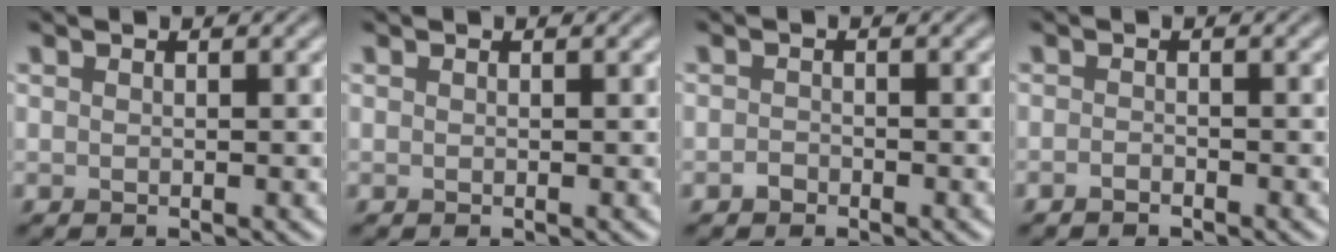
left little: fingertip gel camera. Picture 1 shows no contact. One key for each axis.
{"total": 0.0}
{"total": 0.8, "fx": -0.6, "fy": 0.5, "fz": 0.2, "tx": -0.001, "ty": 0.000, "tz": -0.011}
{"total": 0.7, "fx": -0.6, "fy": 0.2, "fz": 0.4, "tx": -0.005, "ty": 0.000, "tz": -0.012}